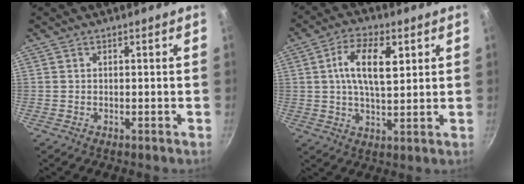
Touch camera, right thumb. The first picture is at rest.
{"total": 10.1, "force": [2.8, 4.8, 8.4], "torque": [-0.144, -0.003, 0.043]}